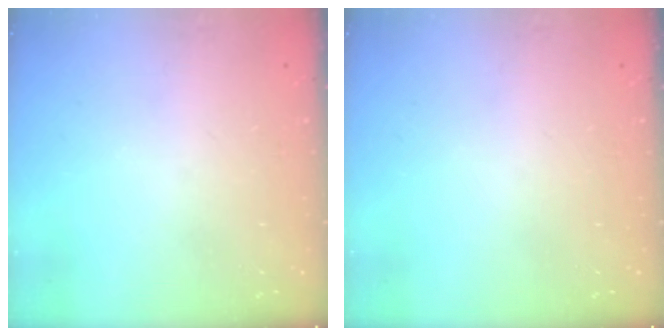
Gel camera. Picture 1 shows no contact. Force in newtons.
{"total": 0.0}